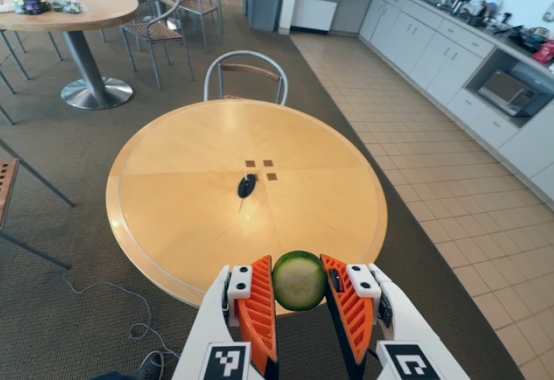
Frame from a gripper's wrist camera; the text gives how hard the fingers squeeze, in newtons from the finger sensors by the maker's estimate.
{"total": 6.8, "left": 6.8, "right": 6.9}